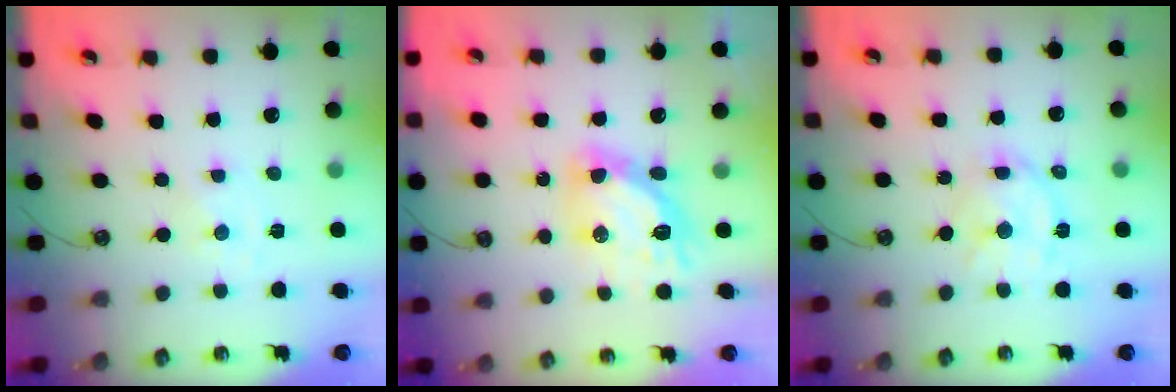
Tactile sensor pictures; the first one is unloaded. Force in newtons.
{"total": 13.1, "press": 13.0, "slide": 1.4}
{"total": 11.9, "press": 11.9, "slide": 0.8}